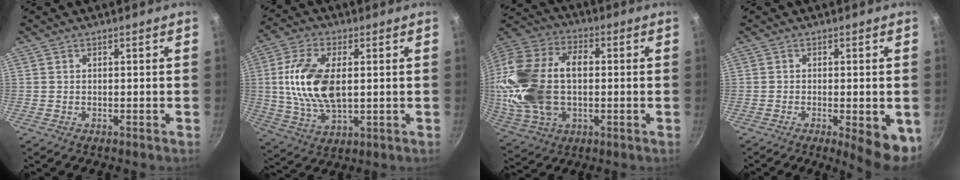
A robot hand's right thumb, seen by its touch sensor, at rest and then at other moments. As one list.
[{"total": 14.3, "force": [1.5, 7.6, 12.0], "torque": [-0.227, 0.002, 0.029]}, {"total": 24.5, "force": [0.4, 15.8, 18.7], "torque": [-0.372, 0.027, 0.009]}, {"total": 9.0, "force": [-2.8, 2.6, 8.1], "torque": [-0.090, 0.001, -0.032]}]